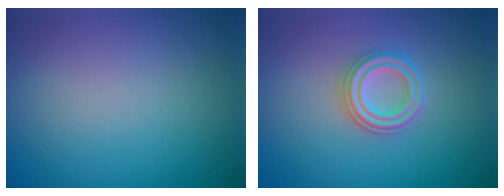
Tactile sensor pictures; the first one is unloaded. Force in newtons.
{"total": 2.7, "press": 2.6, "slide": 1.0}